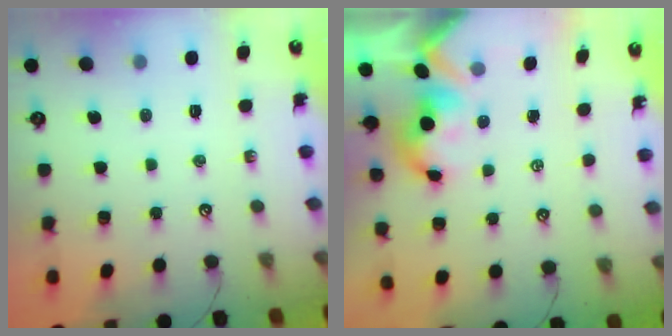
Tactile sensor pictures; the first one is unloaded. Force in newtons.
{"total": 1.2, "press": 1.2, "slide": 0.1}